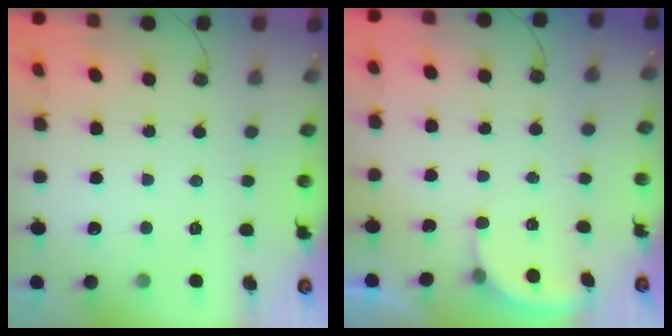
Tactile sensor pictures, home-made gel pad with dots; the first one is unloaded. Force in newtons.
{"total": 1.6, "press": 1.6, "slide": 0.3}